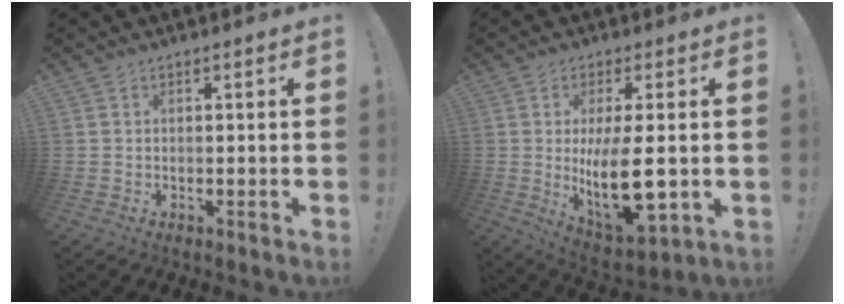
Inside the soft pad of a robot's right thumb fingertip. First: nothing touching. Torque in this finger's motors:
{"motor_torque": [0.28, 0.69, 0.82, 0.57, 0.15]}